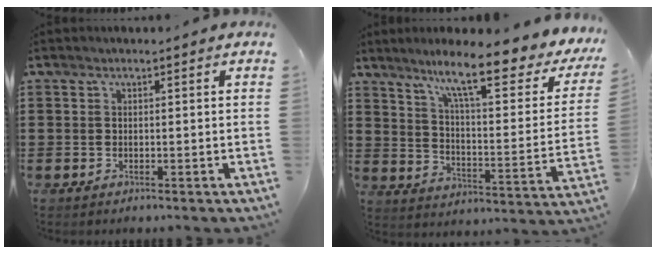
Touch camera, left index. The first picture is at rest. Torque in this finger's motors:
{"motor_torque": [1.05, -1.09, 0.41, 0.21]}